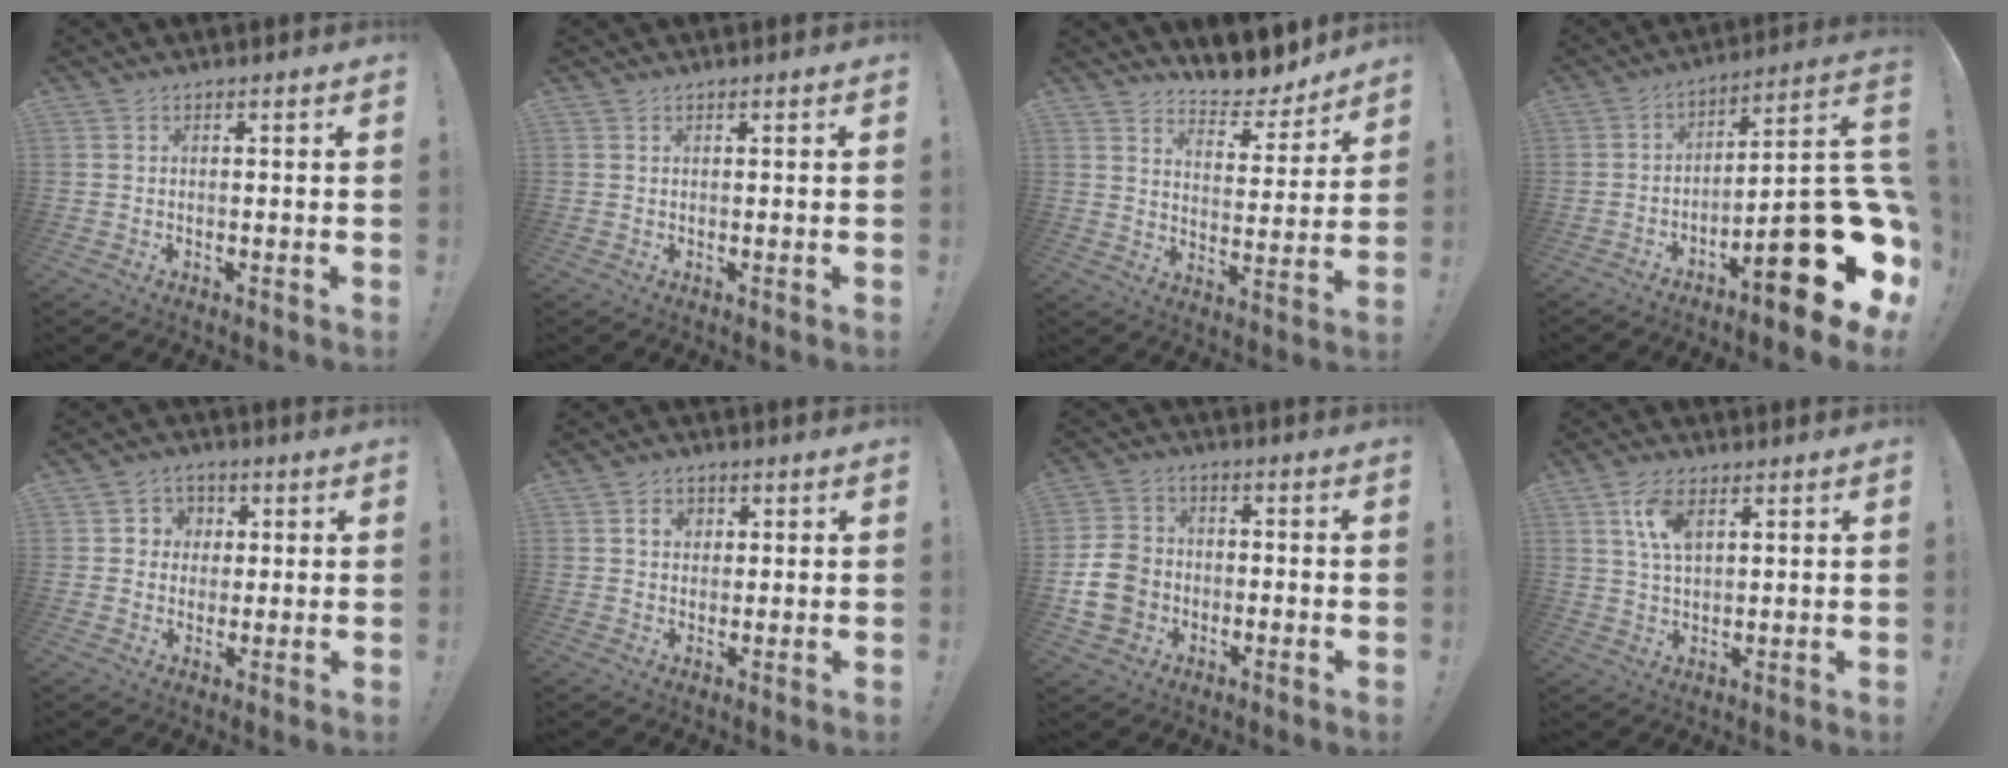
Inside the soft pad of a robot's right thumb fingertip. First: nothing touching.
{"total": 0.0}
{"total": 9.1, "force": [8.5, 2.5, 2.1], "torque": [-0.020, -0.080, 0.149]}
{"total": 23.4, "force": [-10.1, 6.3, 20.1], "torque": [-0.255, 0.042, -0.152]}
{"total": 5.5, "force": [0.2, 5.4, 1.1], "torque": [-0.011, 0.004, 0.004]}
{"total": 4.1, "force": [1.2, 3.2, 2.2], "torque": [-0.025, 0.000, 0.016]}
{"total": 10.9, "force": [-3.3, 9.1, 4.9], "torque": [-0.087, 0.036, -0.057]}
{"total": 8.1, "force": [3.4, 4.3, 6.0], "torque": [-0.102, -0.001, 0.062]}